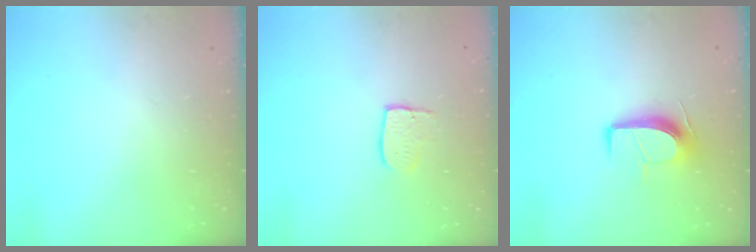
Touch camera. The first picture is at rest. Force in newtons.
{"total": 5.9, "press": 5.9, "slide": 0.3}
{"total": 10.2, "press": 10.2, "slide": 0.8}